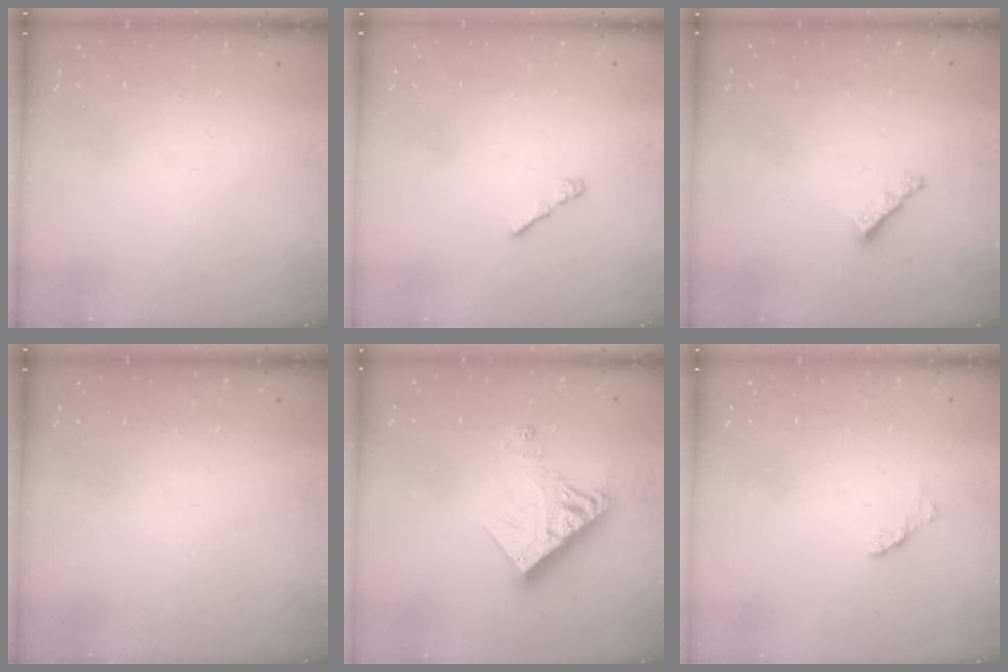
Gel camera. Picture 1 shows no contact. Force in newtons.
{"total": 2.2, "press": 2.1, "slide": 0.6}
{"total": 3.4, "press": 3.4, "slide": 0.1}
{"total": 0.0}
{"total": 12.7, "press": 12.6, "slide": 1.6}
{"total": 1.7, "press": 1.6, "slide": 0.4}